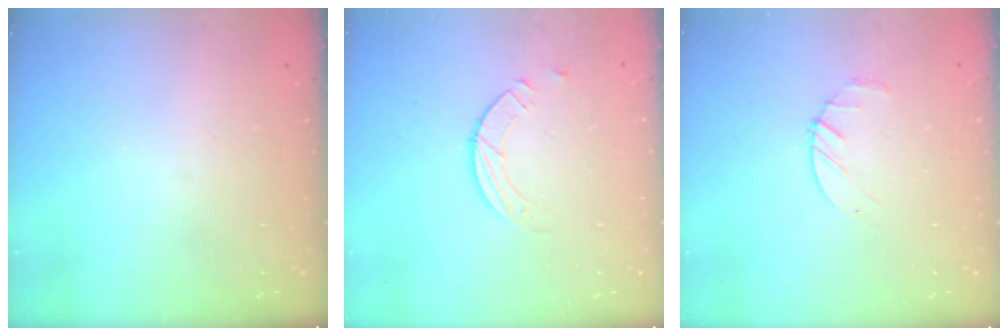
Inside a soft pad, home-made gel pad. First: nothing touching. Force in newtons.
{"total": 3.7, "press": 3.7, "slide": 0.4}
{"total": 2.4, "press": 2.3, "slide": 0.3}